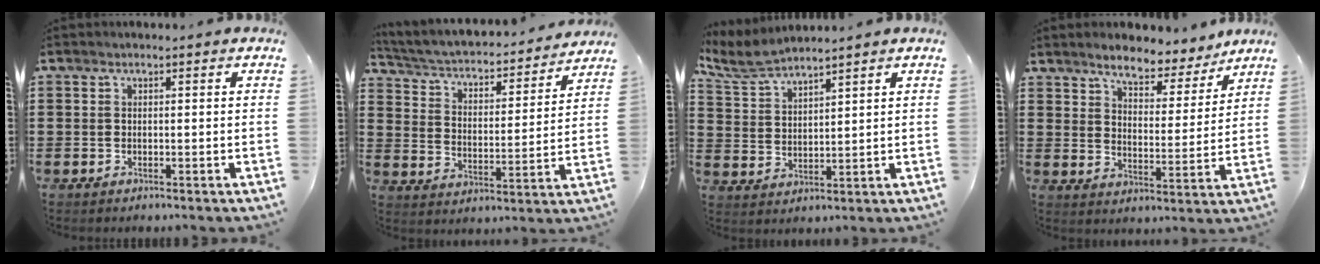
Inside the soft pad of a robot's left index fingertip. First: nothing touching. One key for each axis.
{"total": 3.1, "fx": 2.7, "fy": 0.8, "fz": 1.3, "tx": -0.043, "ty": -0.027, "tz": 0.034}
{"total": 5.3, "fx": 4.9, "fy": 0.7, "fz": 1.8, "tx": -0.054, "ty": -0.016, "tz": 0.090}
{"total": 6.0, "fx": 5.6, "fy": 1.2, "fz": 1.8, "tx": -0.053, "ty": -0.026, "tz": 0.095}